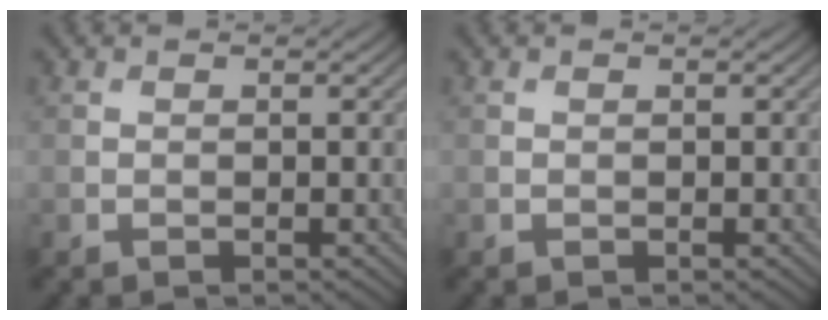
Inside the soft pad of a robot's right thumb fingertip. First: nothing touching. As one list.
[{"total": 0.0}]